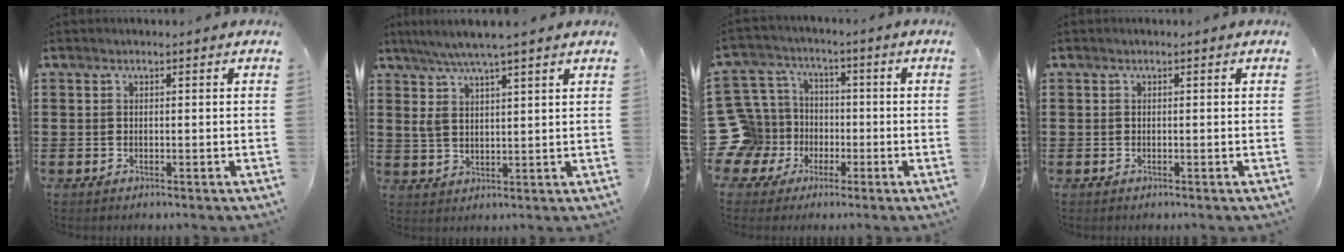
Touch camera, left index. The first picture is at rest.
{"total": 5.6, "force": [3.9, 0.7, 3.9], "torque": [-0.084, -0.005, 0.070]}
{"total": 11.4, "force": [-2.5, 10.6, 3.1], "torque": [-0.130, 0.012, -0.044]}
{"total": 0.0}